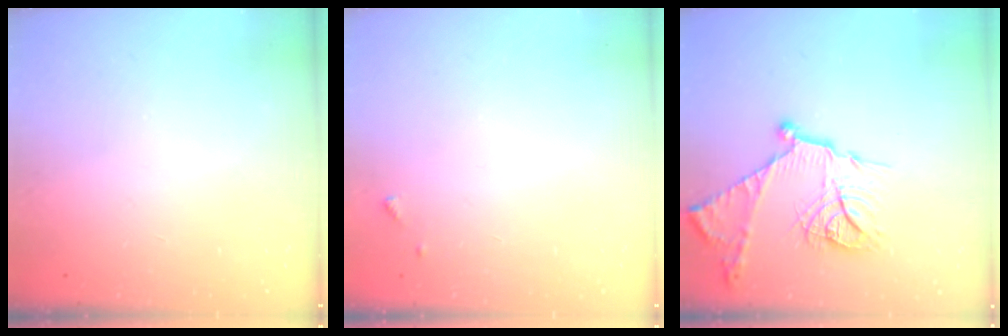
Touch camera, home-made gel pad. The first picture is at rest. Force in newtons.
{"total": 5.1, "press": 5.1, "slide": 0.5}
{"total": 19.7, "press": 19.6, "slide": 1.7}